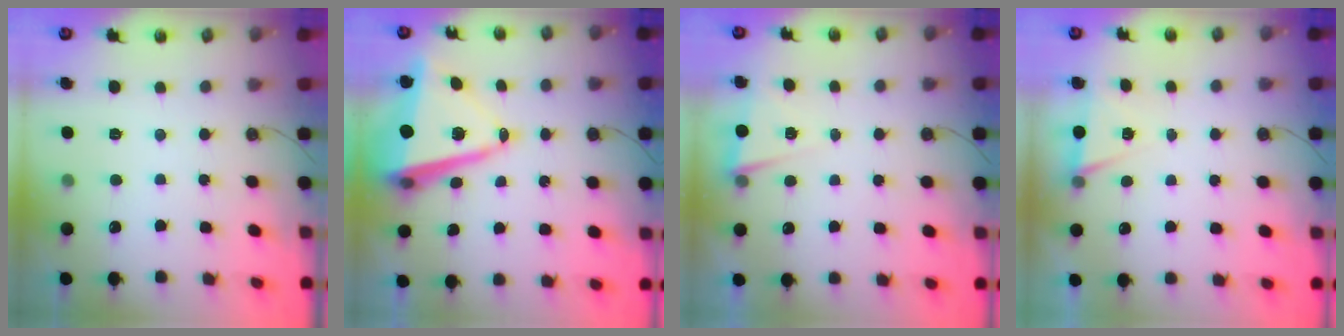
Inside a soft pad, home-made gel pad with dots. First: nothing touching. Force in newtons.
{"total": 14.2, "press": 14.0, "slide": 2.0}
{"total": 3.0, "press": 2.8, "slide": 0.9}
{"total": 5.1, "press": 2.4, "slide": 4.5}